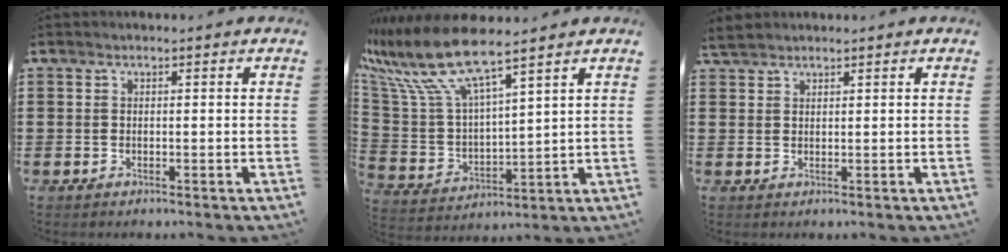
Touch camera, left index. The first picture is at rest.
{"total": 10.6, "force": [8.5, 1.2, 6.3], "torque": [-0.177, -0.057, 0.140]}
{"total": 2.0, "force": [1.8, 0.5, 0.5], "torque": [-0.015, 0.003, 0.036]}